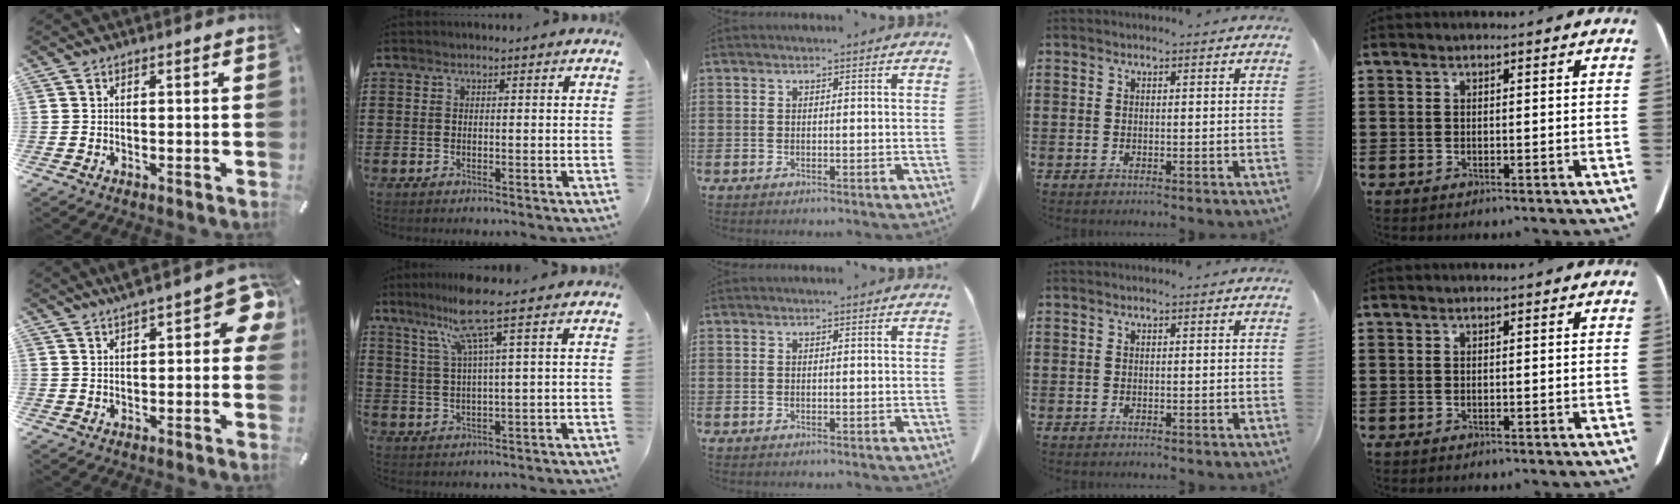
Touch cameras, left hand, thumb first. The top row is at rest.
{"thumb": {"total": 9.3, "force": [3.7, 3.5, 7.8], "torque": [-0.105, -0.006, 0.061]}, "index": {"total": 8.4, "force": [4.7, -0.6, 7.0], "torque": [-0.155, -0.009, 0.076]}}